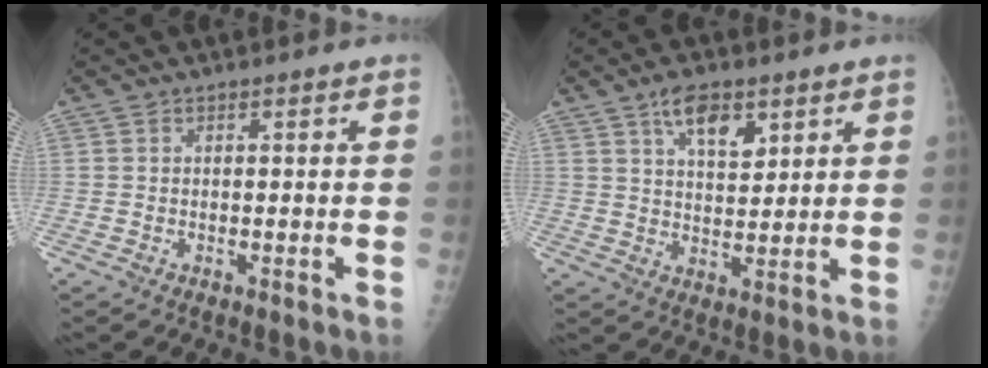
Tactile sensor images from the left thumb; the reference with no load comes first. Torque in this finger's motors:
{"motor_torque": [0.74, 0.55, 0.27, 0.07, 0.10]}